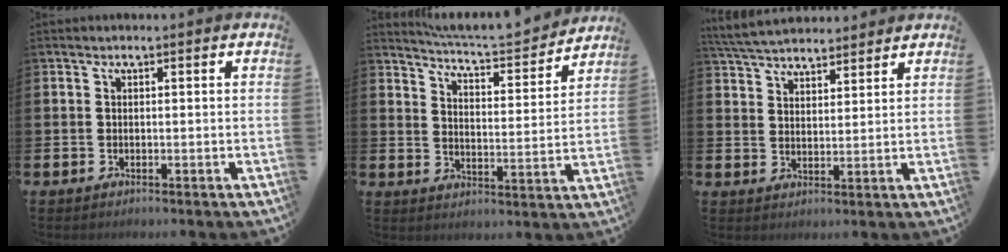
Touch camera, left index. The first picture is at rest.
{"total": 6.5, "force": [6.3, 0.3, 1.2], "torque": [-0.047, -0.049, 0.108]}
{"total": 5.1, "force": [4.9, 1.1, 0.4], "torque": [-0.028, -0.021, 0.090]}